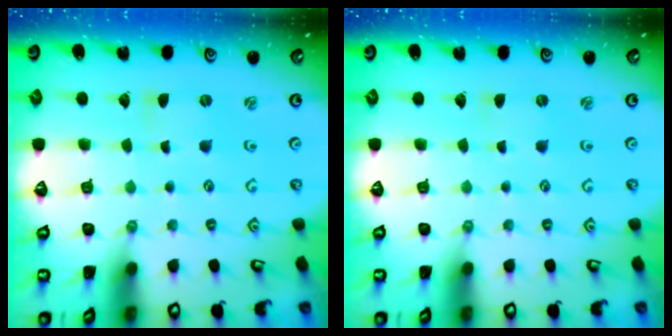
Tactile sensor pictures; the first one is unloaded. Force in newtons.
{"total": 0.7, "press": 0.7, "slide": 0.3}